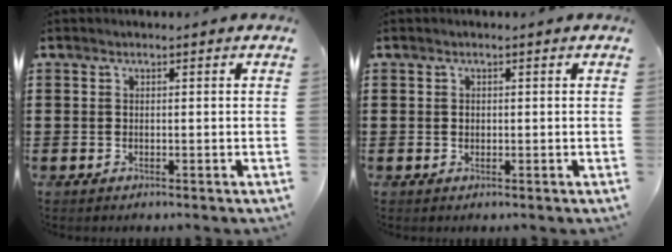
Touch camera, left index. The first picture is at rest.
{"total": 0.7, "force": [0.1, 0.6, 0.3], "torque": [-0.009, 0.002, 0.001]}